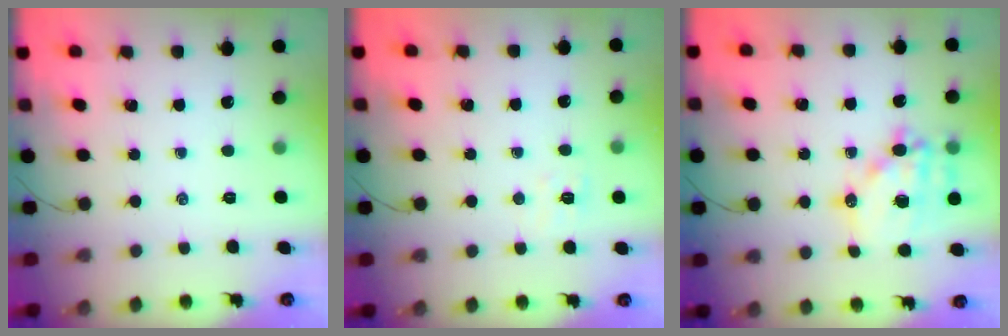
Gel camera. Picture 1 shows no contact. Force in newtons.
{"total": 5.3, "press": 5.1, "slide": 1.2}
{"total": 16.5, "press": 16.1, "slide": 3.5}